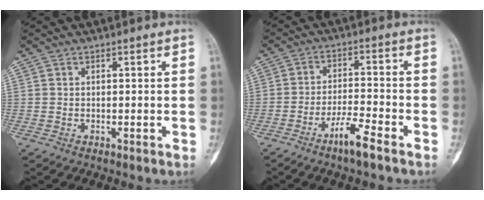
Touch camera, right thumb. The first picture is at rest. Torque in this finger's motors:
{"motor_torque": [1.00, 0.12, 0.75, -0.27, 0.25]}